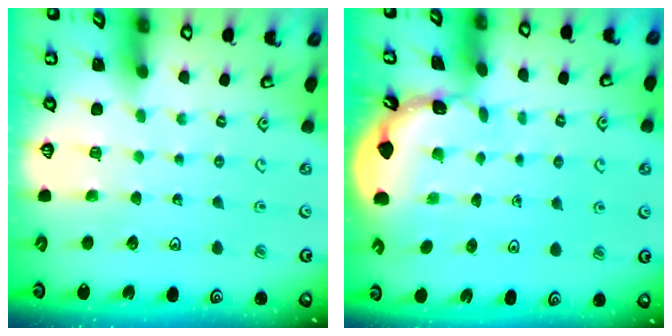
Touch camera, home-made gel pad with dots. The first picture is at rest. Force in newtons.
{"total": 1.8, "press": 1.8, "slide": 0.2}